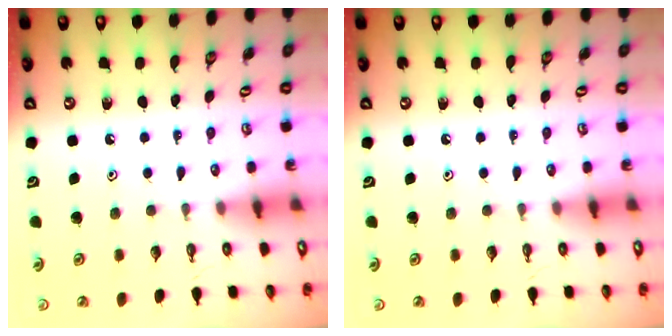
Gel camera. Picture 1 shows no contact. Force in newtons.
{"total": 0.0}